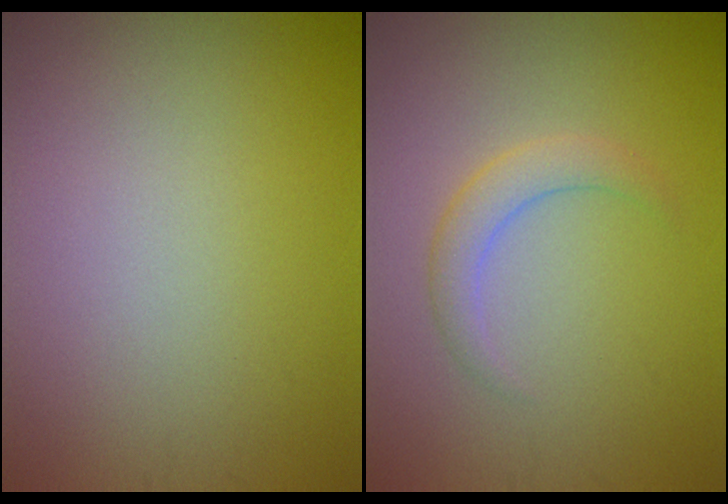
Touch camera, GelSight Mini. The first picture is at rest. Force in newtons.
{"total": 2.2, "press": 2.2, "slide": 0.0}